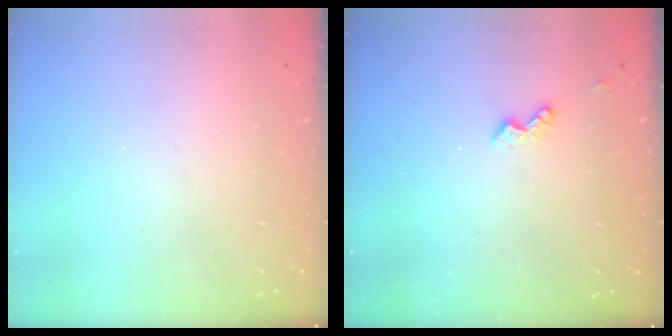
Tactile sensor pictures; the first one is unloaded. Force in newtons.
{"total": 4.0, "press": 4.0, "slide": 0.6}